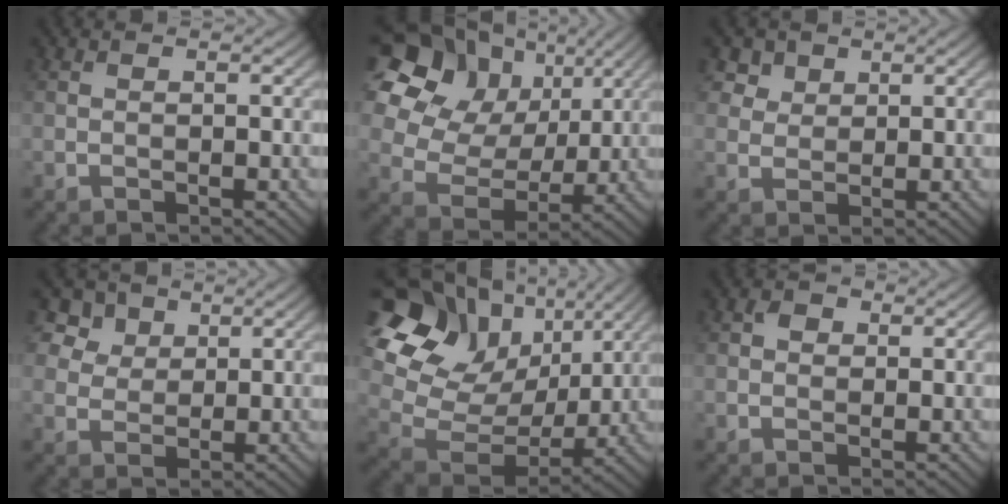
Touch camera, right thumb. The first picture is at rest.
{"total": 19.1, "force": [8.4, 14.3, 9.3], "torque": [-0.255, 0.067, 0.175]}
{"total": 3.4, "force": [2.3, 2.4, 1.0], "torque": [-0.031, -0.015, 0.058]}
{"total": 4.8, "force": [2.8, 3.5, 1.6], "torque": [-0.046, -0.012, 0.066]}
{"total": 17.3, "force": [8.3, 12.3, 8.9], "torque": [-0.213, 0.034, 0.166]}
{"total": 1.4, "force": [0.4, 1.2, 0.6], "torque": [-0.010, 0.001, 0.003]}